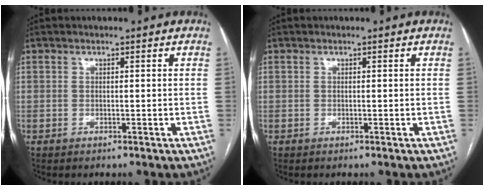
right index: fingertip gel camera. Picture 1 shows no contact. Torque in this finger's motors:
{"motor_torque": [0.02, 0.03, 0.00, 0.00]}